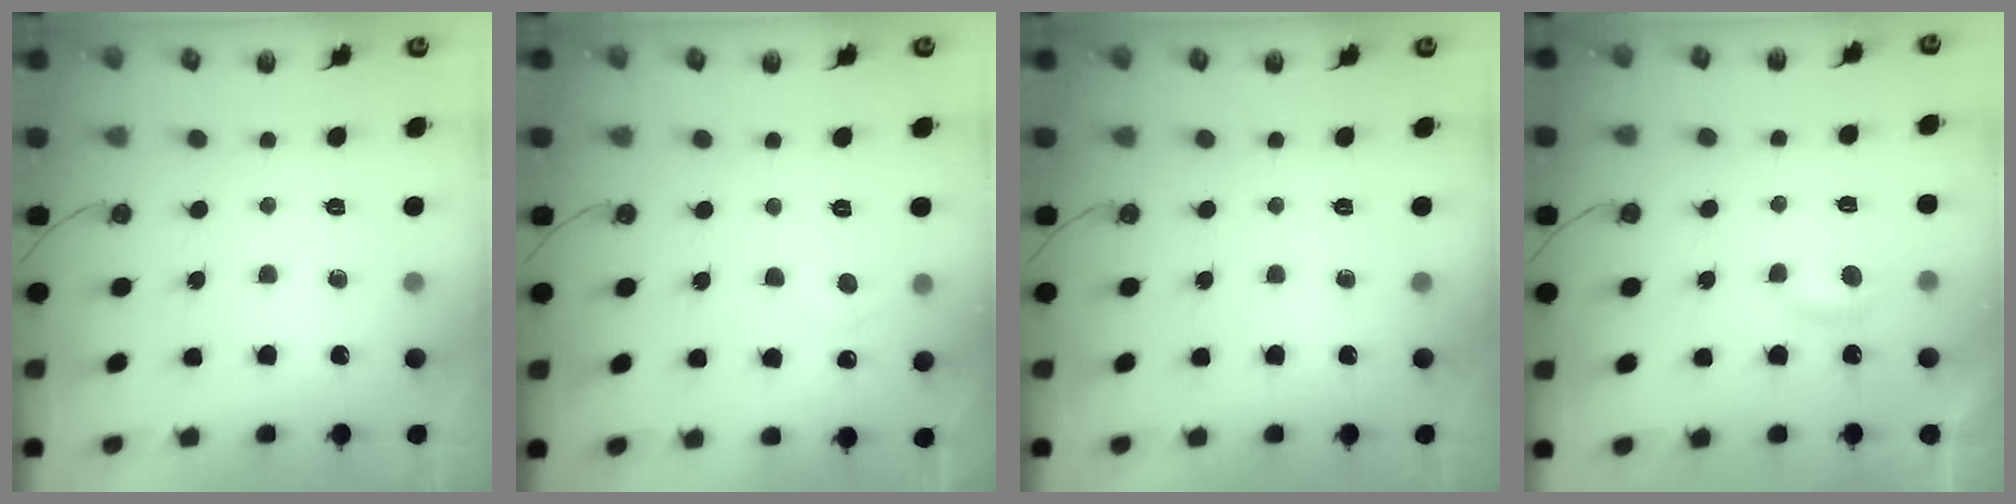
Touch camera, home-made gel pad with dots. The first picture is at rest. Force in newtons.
{"total": 1.7, "press": 1.6, "slide": 0.5}
{"total": 0.0}
{"total": 1.6, "press": 1.5, "slide": 0.6}